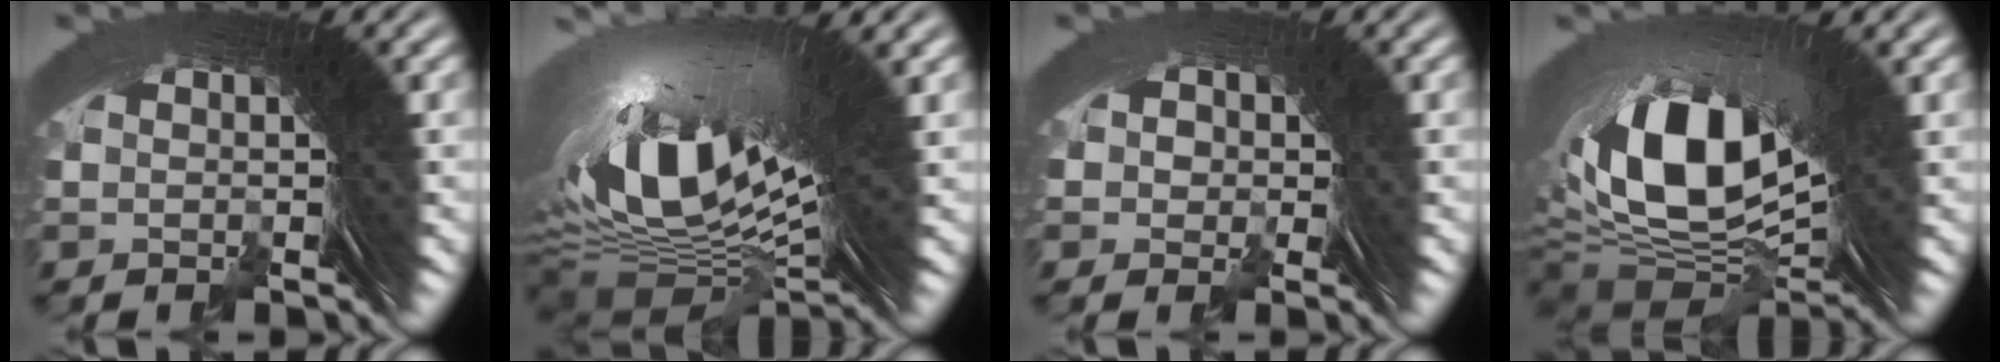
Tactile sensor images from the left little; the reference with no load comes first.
{"total": 12.9, "force": [0.5, 6.1, 11.4], "torque": [-0.211, -0.029, 0.029]}
{"total": 2.0, "force": [-0.8, 1.7, -0.7], "torque": [-0.002, 0.000, -0.017]}
{"total": 10.5, "force": [-1.1, 6.0, 8.5], "torque": [-0.173, -0.052, 0.013]}